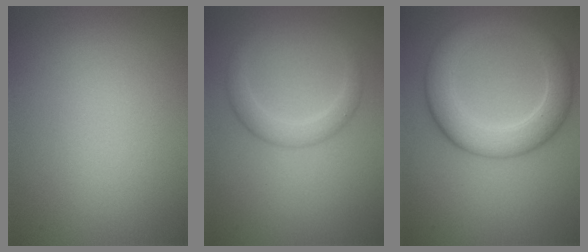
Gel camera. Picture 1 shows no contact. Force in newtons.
{"total": 2.2, "press": 2.2, "slide": 0.1}
{"total": 6.2, "press": 6.2, "slide": 0.2}